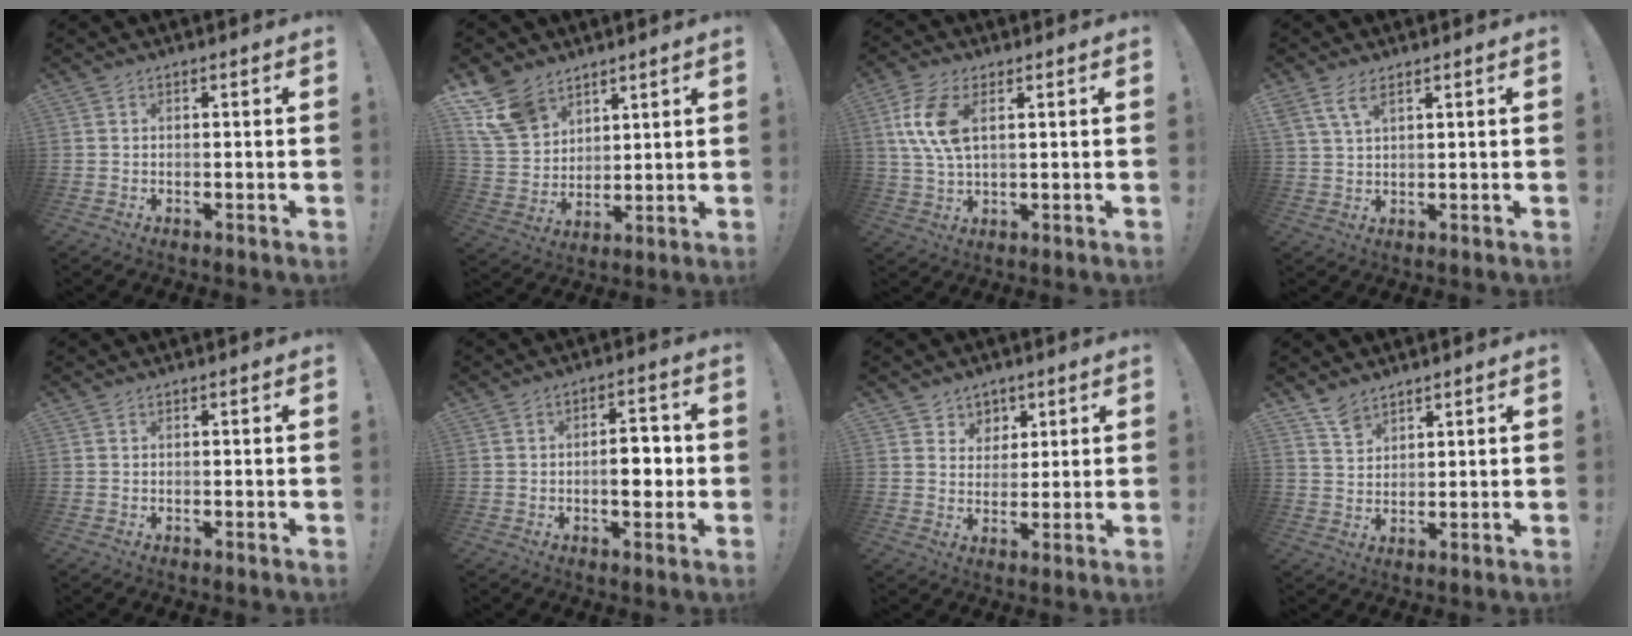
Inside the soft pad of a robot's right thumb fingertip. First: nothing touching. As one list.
[{"total": 14.3, "force": [9.5, 9.1, 5.5], "torque": [-0.116, -0.055, 0.190]}, {"total": 10.6, "force": [3.2, 5.5, 8.4], "torque": [-0.170, -0.001, 0.061]}, {"total": 5.3, "force": [3.1, 2.2, 3.7], "torque": [-0.064, -0.010, 0.058]}, {"total": 0.0}, {"total": 7.1, "force": [-1.2, 3.6, 6.0], "torque": [-0.080, 0.012, -0.025]}, {"total": 5.7, "force": [2.8, 4.9, 0.2], "torque": [-0.004, -0.028, 0.056]}, {"total": 5.5, "force": [4.5, 2.5, 2.0], "torque": [-0.029, -0.028, 0.084]}]